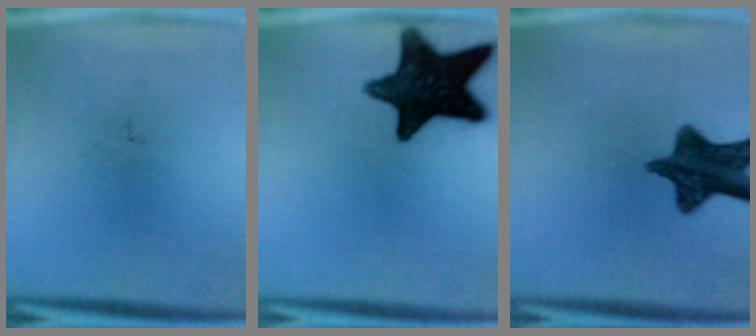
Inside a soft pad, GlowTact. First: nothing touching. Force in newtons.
{"total": 17.3}
{"total": 12.3}